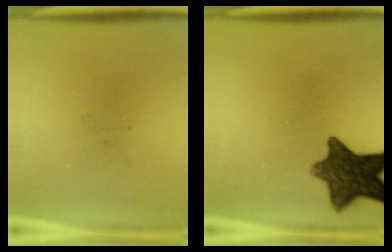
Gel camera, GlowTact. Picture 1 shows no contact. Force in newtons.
{"total": 11.2}